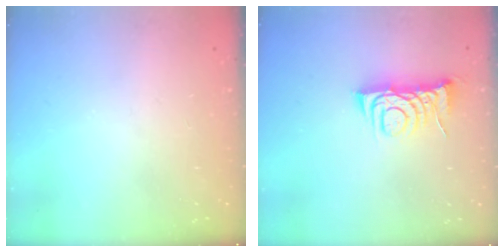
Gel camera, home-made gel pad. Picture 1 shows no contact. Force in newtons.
{"total": 7.1, "press": 7.1, "slide": 0.9}